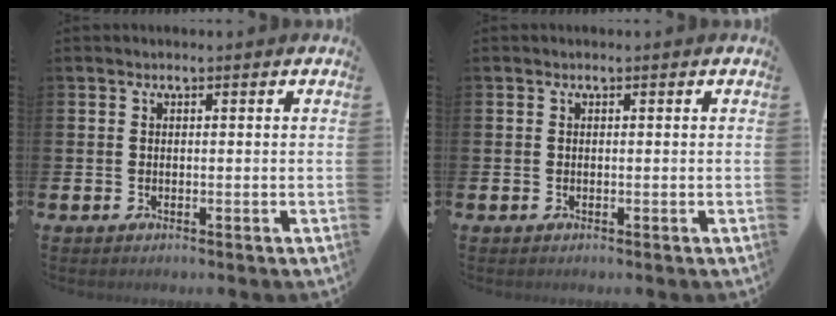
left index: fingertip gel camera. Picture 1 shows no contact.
{"total": 0.0}